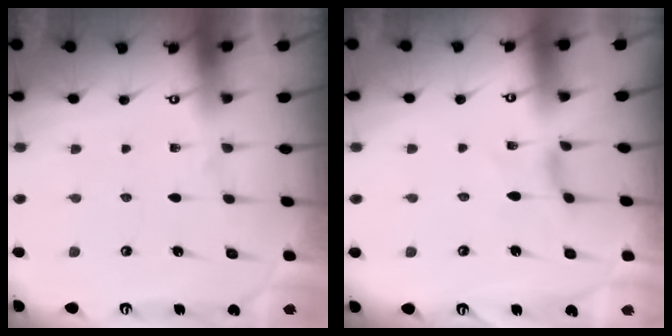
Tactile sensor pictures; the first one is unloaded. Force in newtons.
{"total": 1.5, "press": 1.4, "slide": 0.4}